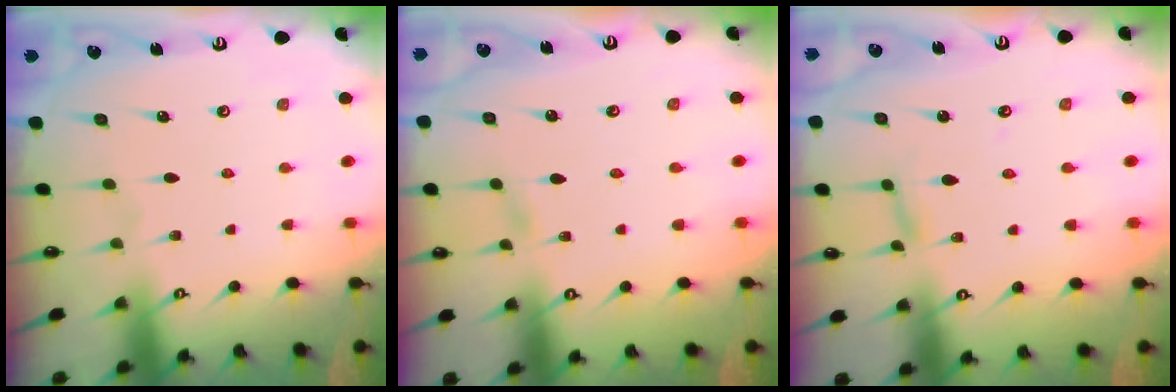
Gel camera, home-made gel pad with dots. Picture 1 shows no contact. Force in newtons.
{"total": 1.1, "press": 1.1, "slide": 0.1}
{"total": 2.9, "press": 2.9, "slide": 0.2}